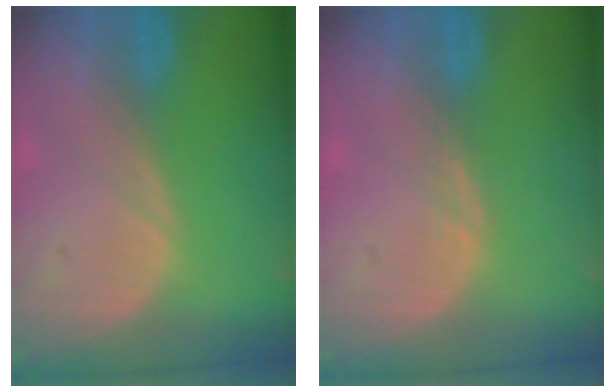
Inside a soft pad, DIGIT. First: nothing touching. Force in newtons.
{"total": 1.0, "press": 0.8, "slide": 0.7}